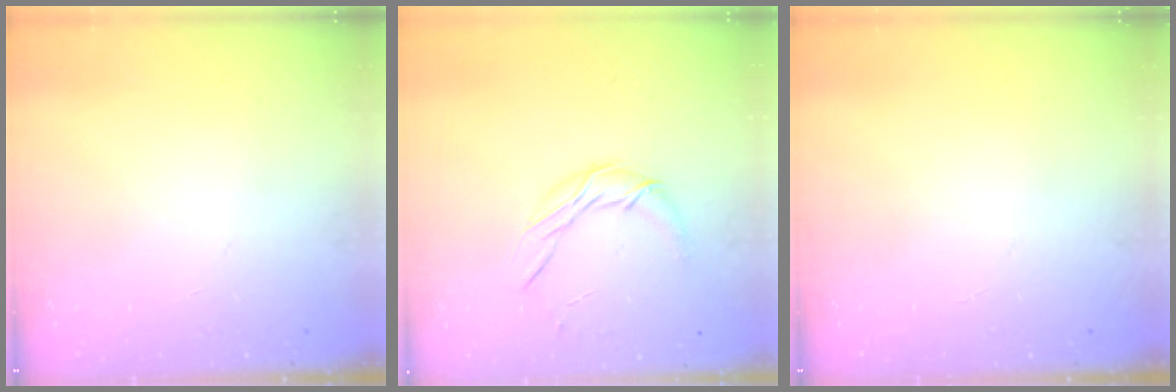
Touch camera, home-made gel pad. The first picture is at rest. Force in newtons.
{"total": 7.9, "press": 7.9, "slide": 0.2}
{"total": 0.0}